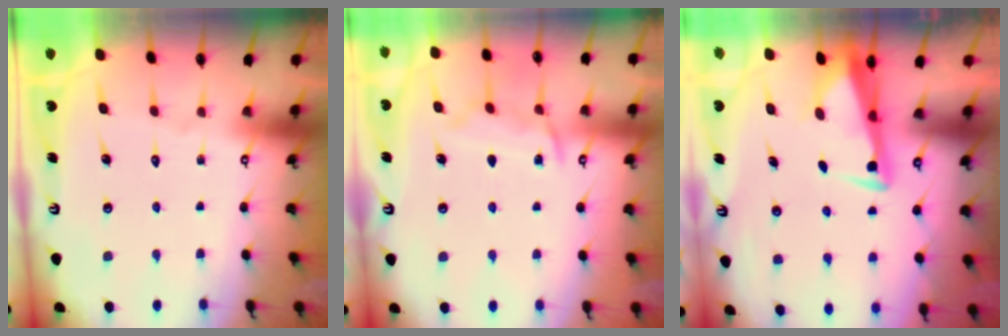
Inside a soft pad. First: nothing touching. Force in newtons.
{"total": 9.6, "press": 9.6, "slide": 1.1}
{"total": 3.4, "press": 3.3, "slide": 0.9}